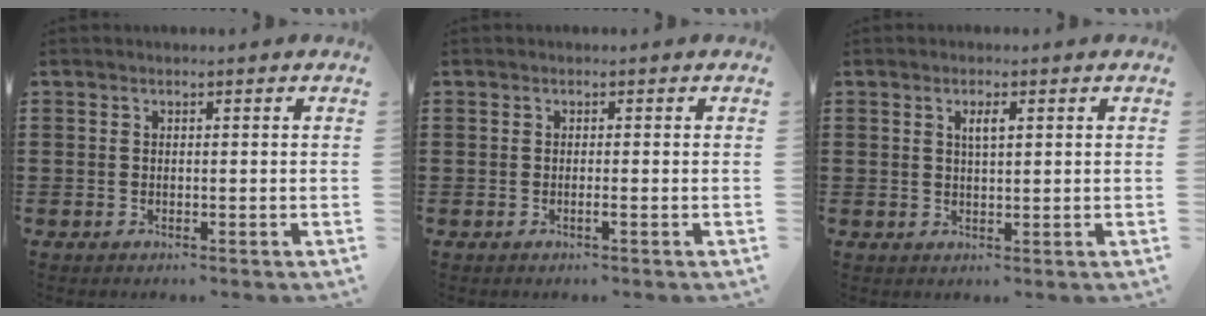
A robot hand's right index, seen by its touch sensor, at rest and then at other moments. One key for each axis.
{"total": 0.7, "fx": -0.3, "fy": 0.0, "fz": 0.7, "tx": -0.012, "ty": -0.003, "tz": -0.005}
{"total": 2.2, "fx": 0.8, "fy": 0.6, "fz": 1.9, "tx": -0.040, "ty": 0.004, "tz": 0.012}